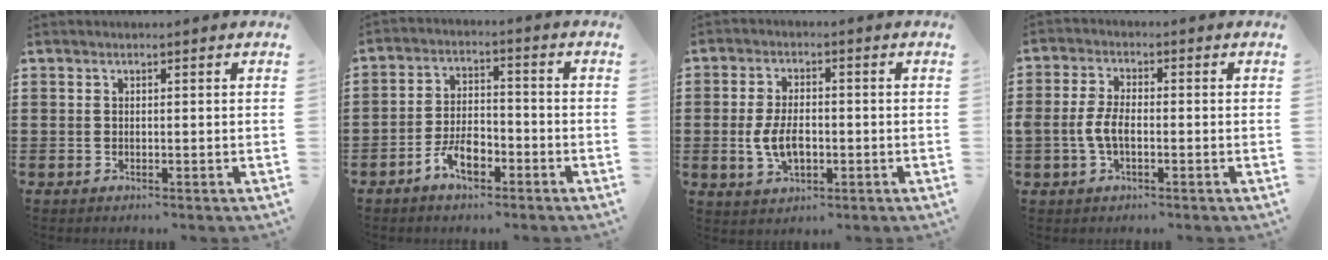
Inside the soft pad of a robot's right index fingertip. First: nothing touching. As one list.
[{"total": 5.9, "force": [-3.6, 2.8, 3.8], "torque": [-0.083, 0.007, -0.071]}, {"total": 5.8, "force": [-0.9, 3.2, 4.7], "torque": [-0.107, 0.000, -0.020]}, {"total": 4.6, "force": [-1.1, 2.2, 3.8], "torque": [-0.096, -0.004, -0.028]}]